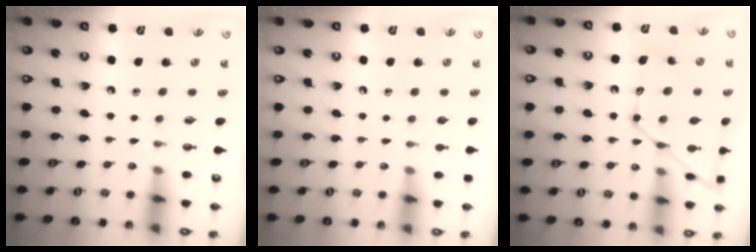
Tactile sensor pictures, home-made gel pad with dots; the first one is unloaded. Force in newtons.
{"total": 0.0}
{"total": 16.7, "press": 16.7, "slide": 1.3}